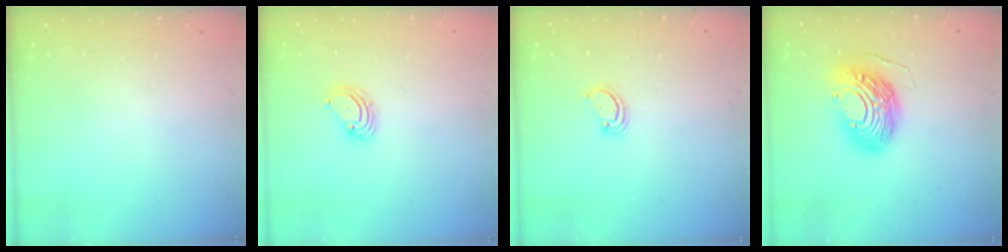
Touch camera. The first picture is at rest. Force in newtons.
{"total": 4.0, "press": 4.0, "slide": 0.5}
{"total": 3.2, "press": 3.2, "slide": 0.3}
{"total": 15.7, "press": 15.7, "slide": 1.3}